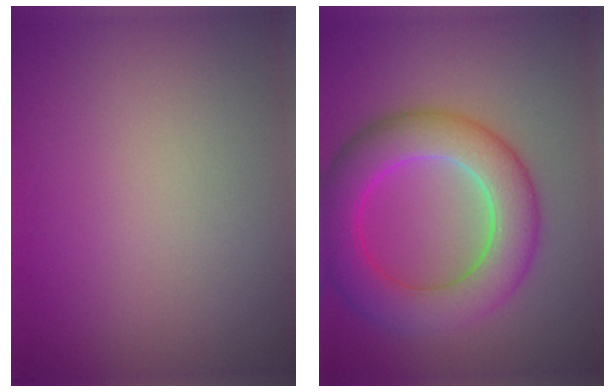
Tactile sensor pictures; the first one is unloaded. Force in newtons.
{"total": 7.8, "press": 7.8, "slide": 0.1}